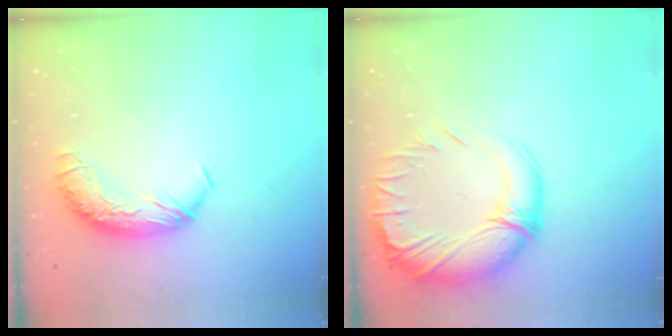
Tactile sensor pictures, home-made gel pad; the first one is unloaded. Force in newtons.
{"total": 4.8, "press": 3.8, "slide": 2.8}